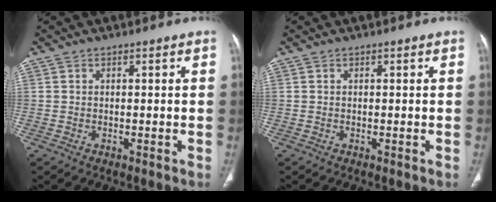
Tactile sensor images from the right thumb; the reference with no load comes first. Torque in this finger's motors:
{"motor_torque": [-0.43, -0.05, -0.17, -0.06, 0.03]}